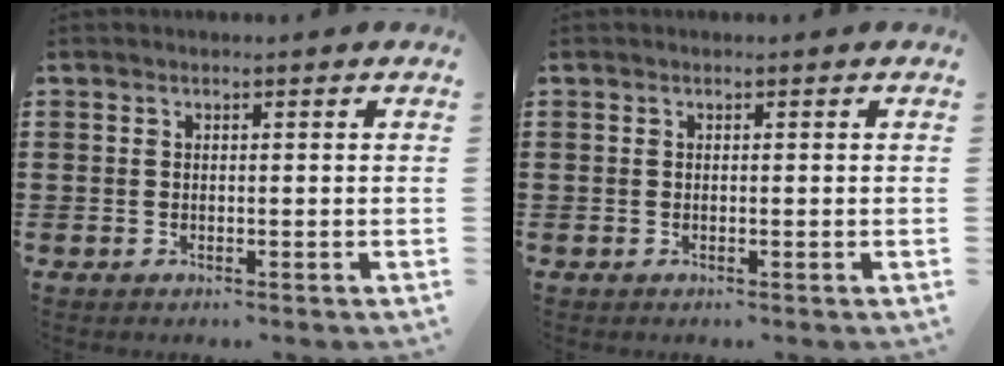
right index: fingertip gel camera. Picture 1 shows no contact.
{"total": 0.0}